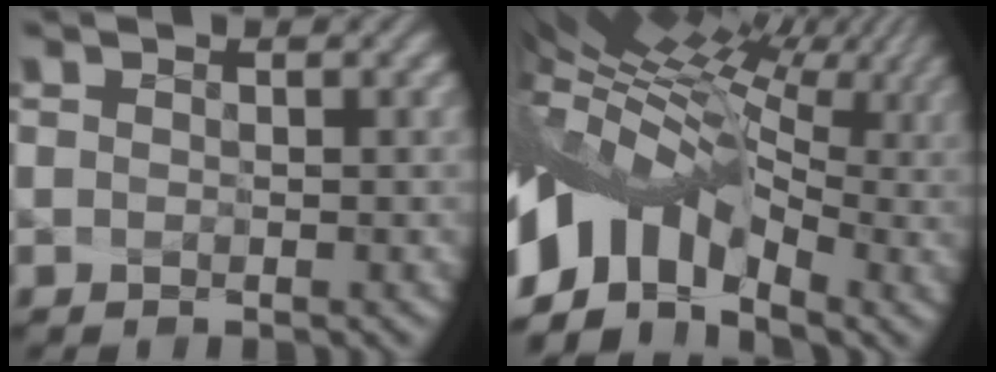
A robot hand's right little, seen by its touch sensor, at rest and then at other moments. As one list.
[{"total": 10.8, "force": [-0.9, 6.4, 8.6], "torque": [-0.175, 0.009, -0.007]}]